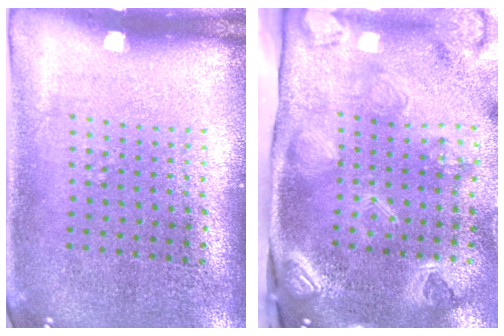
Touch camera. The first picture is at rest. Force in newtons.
{"total": 4.1, "press": 3.1, "slide": 2.7}